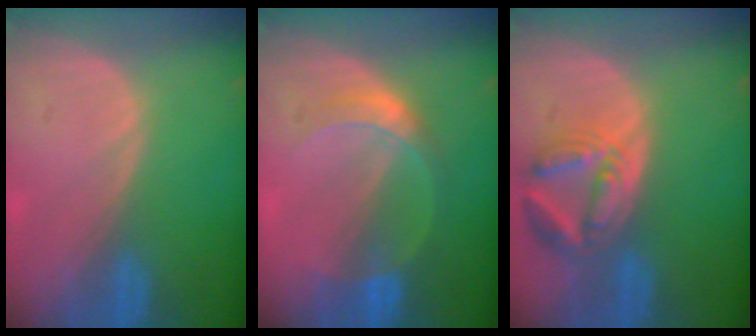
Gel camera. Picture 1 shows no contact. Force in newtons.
{"total": 4.9, "press": 4.9, "slide": 0.6}
{"total": 7.9, "press": 7.0, "slide": 3.6}